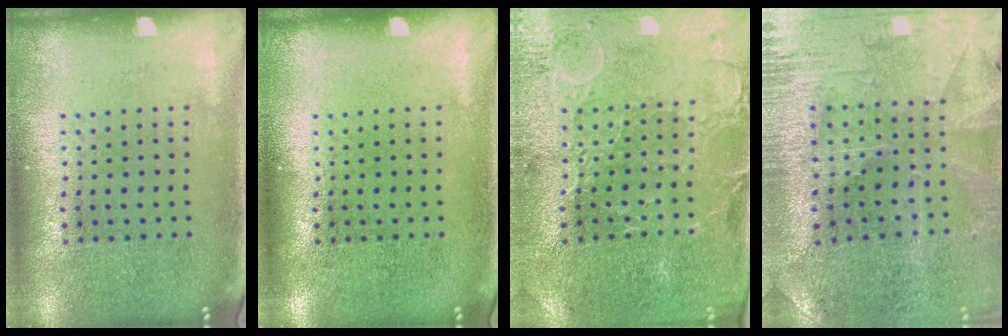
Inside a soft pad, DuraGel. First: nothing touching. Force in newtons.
{"total": 0.0}
{"total": 0.8, "press": 0.7, "slide": 0.4}
{"total": 1.0, "press": 1.0, "slide": 0.3}